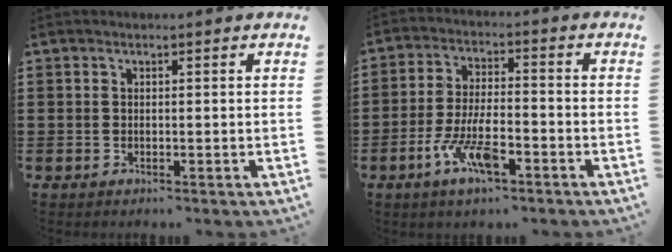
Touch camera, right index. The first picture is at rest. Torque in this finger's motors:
{"motor_torque": [2.14, 0.00, 0.28, 0.14]}